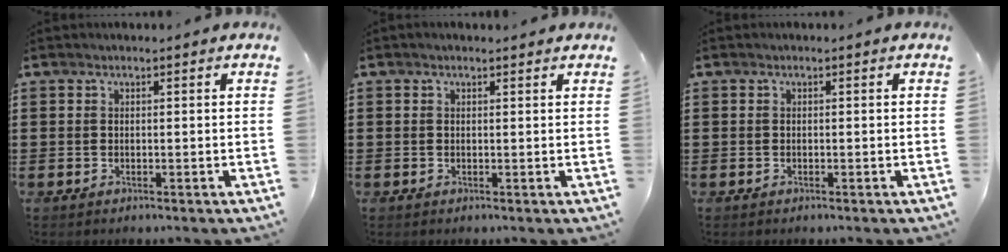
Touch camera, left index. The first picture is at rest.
{"total": 0.9, "force": [0.7, 0.5, 0.1], "torque": [-0.003, 0.004, 0.013]}
{"total": 0.0}